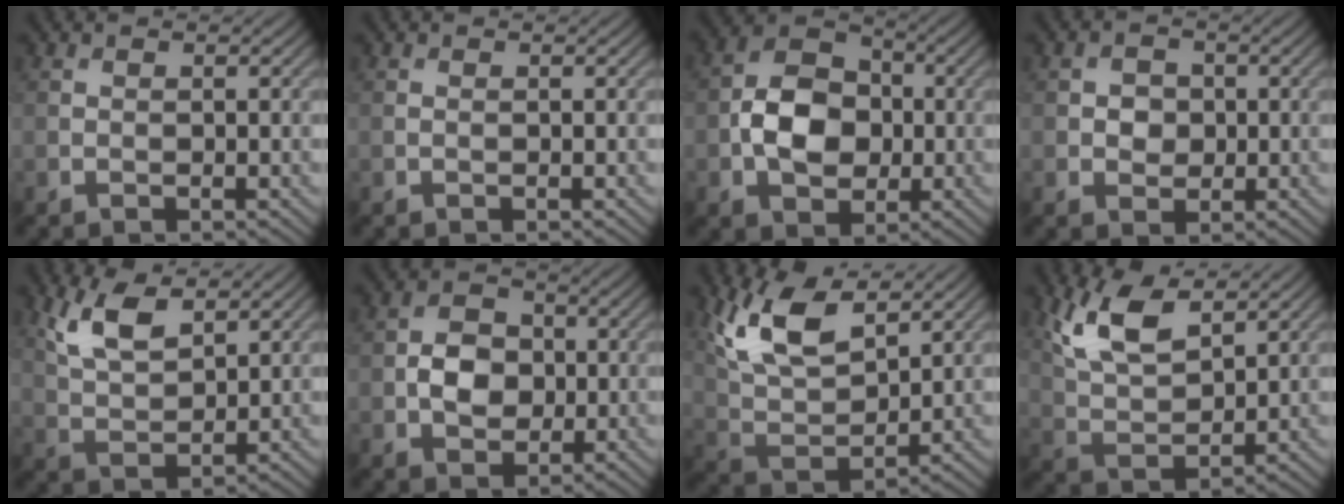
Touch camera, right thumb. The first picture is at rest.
{"total": 0.0}
{"total": 8.1, "force": [-1.0, 6.1, 5.2], "torque": [-0.102, 0.003, -0.028]}
{"total": 2.6, "force": [0.0, 2.3, 1.1], "torque": [-0.023, -0.001, -0.007]}
{"total": 6.4, "force": [3.7, 2.6, 4.5], "torque": [-0.109, 0.001, 0.077]}
{"total": 4.8, "force": [-0.5, 3.8, 2.9], "torque": [-0.052, 0.000, -0.013]}
{"total": 11.0, "force": [6.0, 4.8, 7.9], "torque": [-0.180, 0.007, 0.122]}
{"total": 8.8, "force": [4.9, 3.7, 6.3], "torque": [-0.148, 0.004, 0.102]}